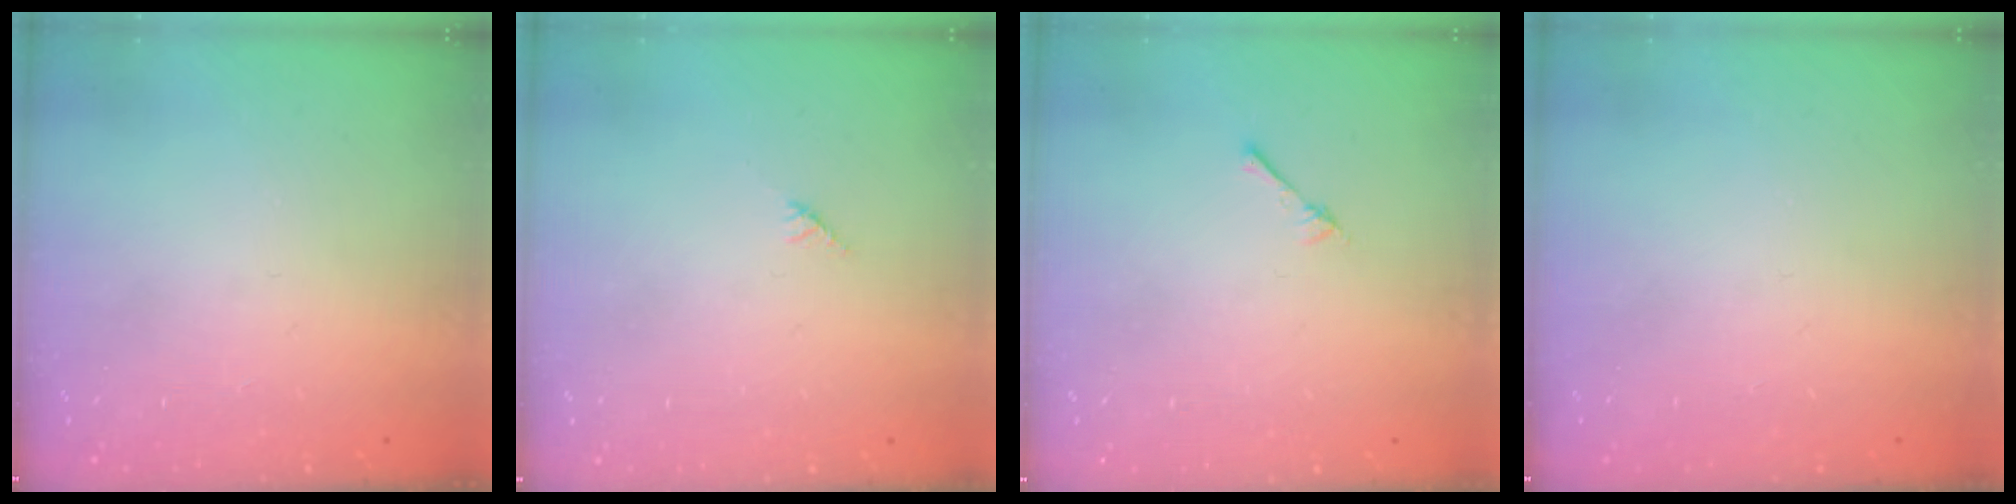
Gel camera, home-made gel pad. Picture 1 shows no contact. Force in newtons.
{"total": 2.7, "press": 2.7, "slide": 0.2}
{"total": 2.4, "press": 2.4, "slide": 0.3}
{"total": 0.0}